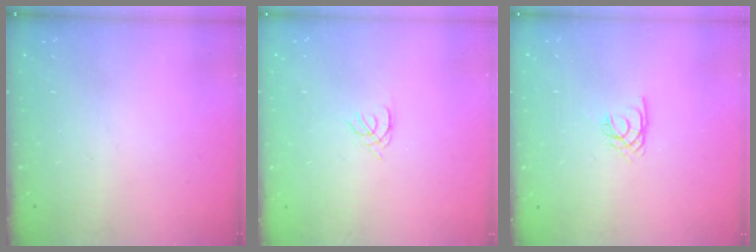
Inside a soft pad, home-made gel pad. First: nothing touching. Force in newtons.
{"total": 1.2, "press": 1.2, "slide": 0.3}
{"total": 2.1, "press": 2.1, "slide": 0.4}